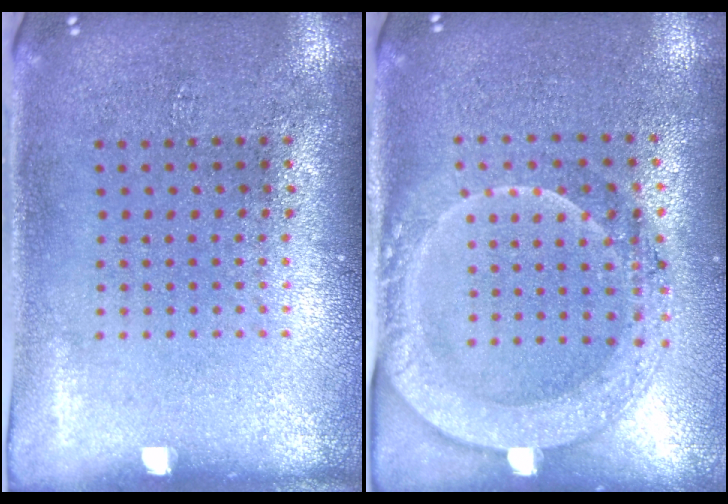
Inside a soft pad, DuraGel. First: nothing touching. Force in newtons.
{"total": 2.0, "press": 1.9, "slide": 0.6}